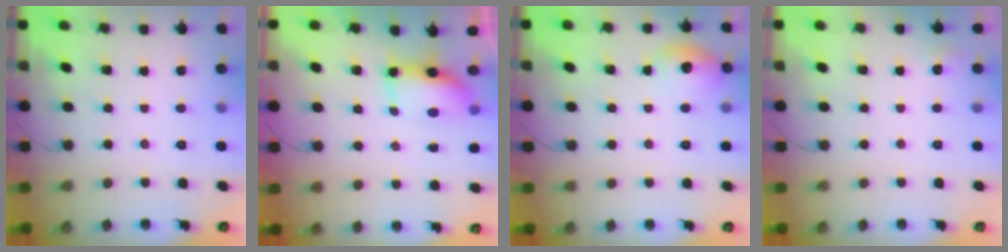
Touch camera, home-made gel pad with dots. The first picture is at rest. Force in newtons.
{"total": 8.9, "press": 7.7, "slide": 4.5}
{"total": 9.2, "press": 9.2, "slide": 1.3}
{"total": 3.8, "press": 3.6, "slide": 1.4}